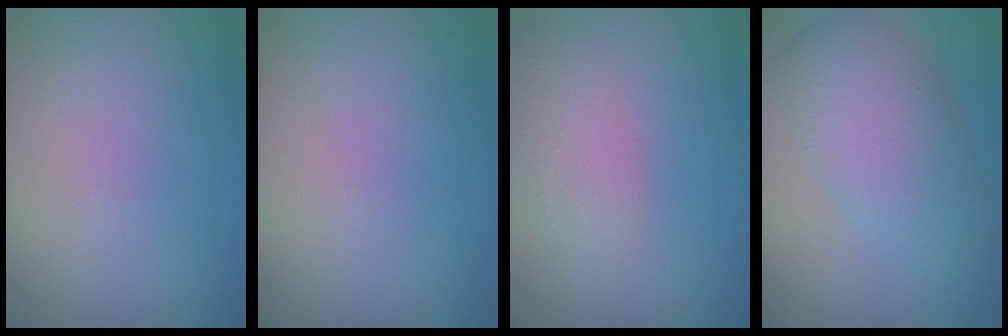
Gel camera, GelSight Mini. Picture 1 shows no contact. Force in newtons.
{"total": 0.0}
{"total": 2.9, "press": 2.9, "slide": 0.1}
{"total": 6.4, "press": 6.4, "slide": 0.1}